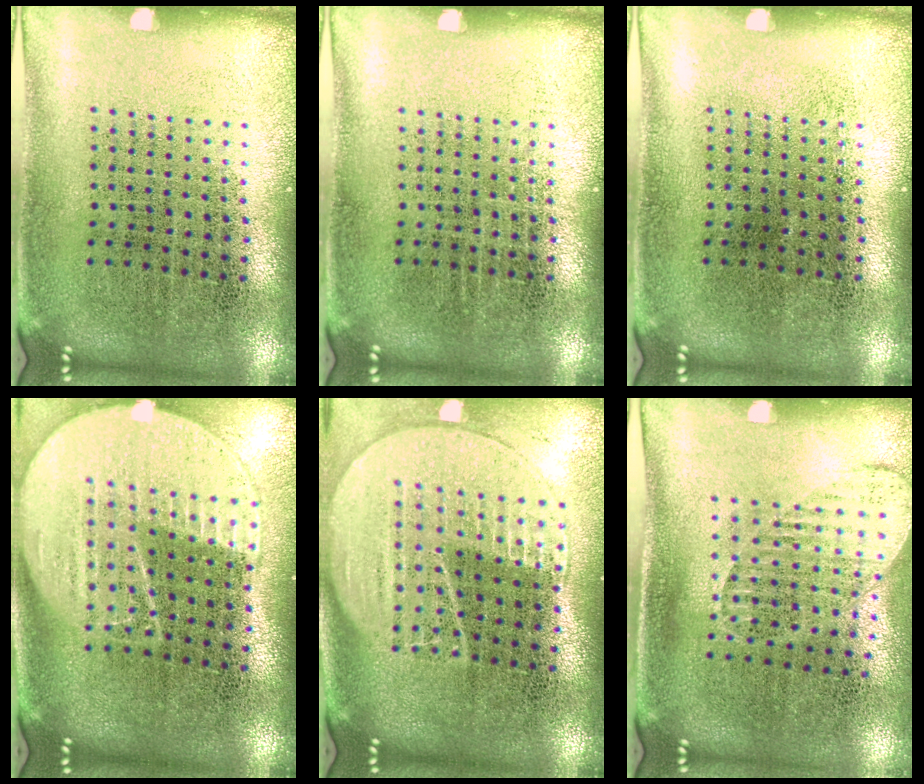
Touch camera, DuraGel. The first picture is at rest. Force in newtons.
{"total": 0.0}
{"total": 0.0}
{"total": 2.1, "press": 1.8, "slide": 1.1}
{"total": 1.9, "press": 1.8, "slide": 0.8}
{"total": 1.4, "press": 1.1, "slide": 0.8}